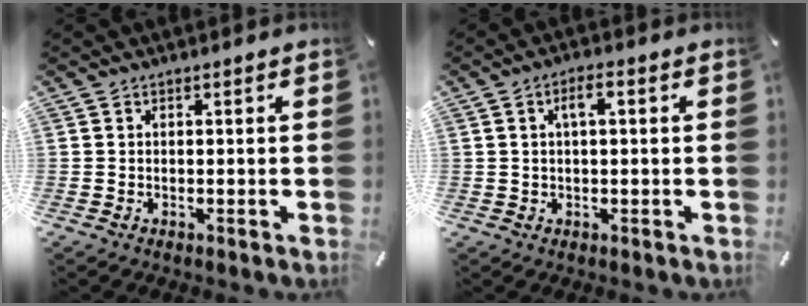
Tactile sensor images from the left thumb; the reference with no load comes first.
{"total": 4.0, "force": [1.0, 1.6, 3.6], "torque": [-0.072, 0.010, 0.014]}